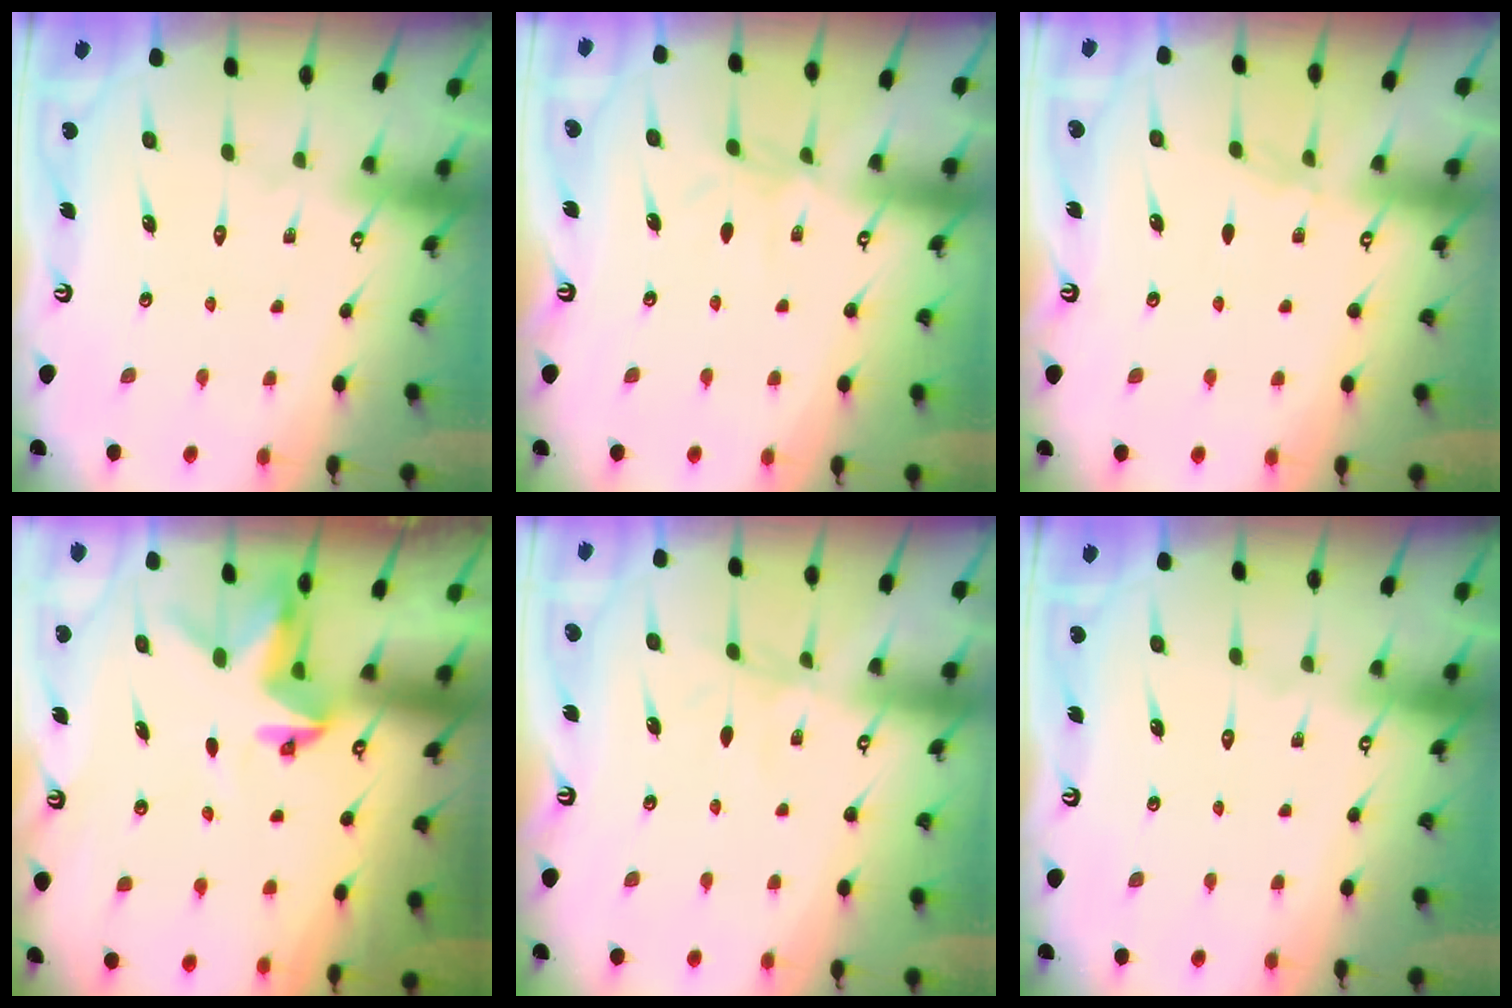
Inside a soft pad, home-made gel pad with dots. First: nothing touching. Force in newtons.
{"total": 4.2, "press": 4.2, "slide": 0.2}
{"total": 2.1, "press": 2.0, "slide": 0.4}
{"total": 3.2, "press": 3.2, "slide": 0.1}
{"total": 2.6, "press": 2.6, "slide": 0.4}
{"total": 0.0}